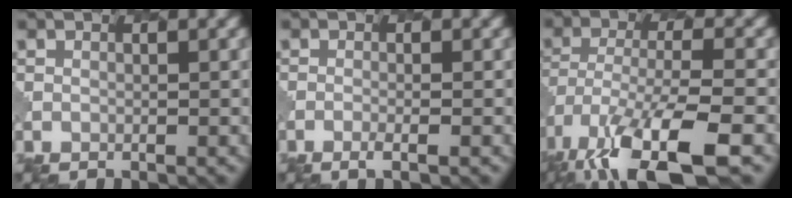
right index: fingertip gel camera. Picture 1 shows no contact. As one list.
[{"total": 1.4, "force": [-0.7, 0.3, 1.2], "torque": [-0.017, 0.001, -0.019]}, {"total": 12.0, "force": [-7.5, 4.0, 8.5], "torque": [-0.181, -0.029, -0.130]}]